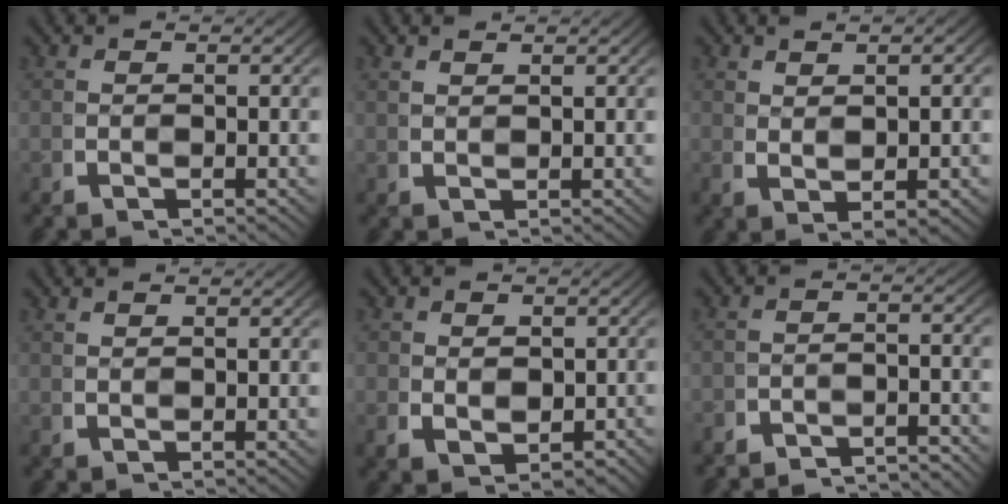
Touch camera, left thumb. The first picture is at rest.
{"total": 1.0, "force": [1.0, 0.0, 0.2], "torque": [0.003, 0.005, 0.021]}
{"total": 2.7, "force": [0.8, 1.1, 2.2], "torque": [-0.030, 0.002, 0.019]}
{"total": 0.7, "force": [0.7, -0.1, 0.1], "torque": [0.005, 0.004, 0.014]}
{"total": 2.9, "force": [-0.5, 2.3, 1.6], "torque": [-0.028, -0.021, 0.005]}
{"total": 4.8, "force": [-4.7, 0.7, 0.6], "torque": [0.009, -0.009, -0.085]}